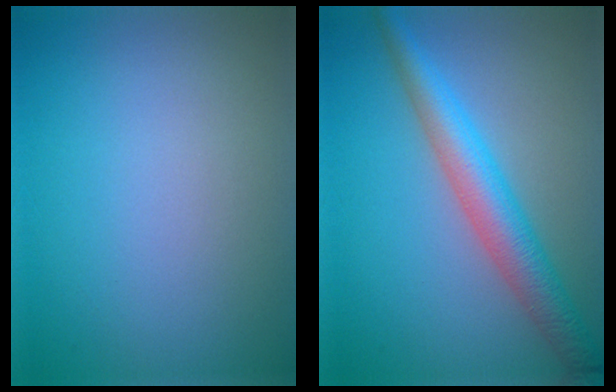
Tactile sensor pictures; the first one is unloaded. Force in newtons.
{"total": 5.1, "press": 5.1, "slide": 0.1}